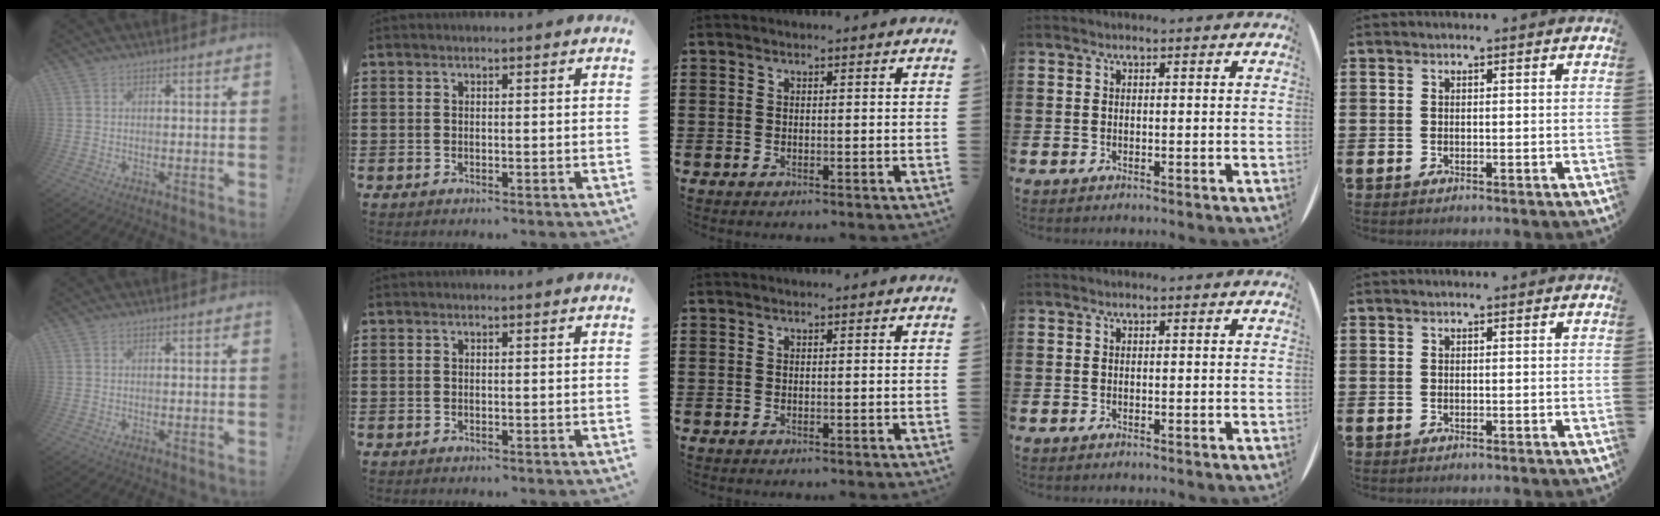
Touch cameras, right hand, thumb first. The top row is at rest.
{}